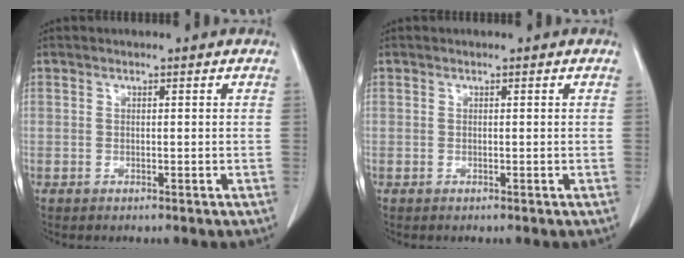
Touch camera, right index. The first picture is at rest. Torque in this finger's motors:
{"motor_torque": [0.00, 0.00, 0.00, 0.00]}